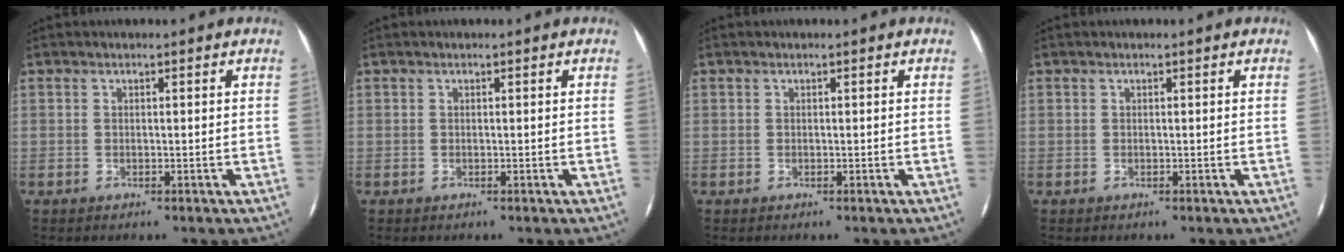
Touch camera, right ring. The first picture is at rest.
{"total": 0.0}
{"total": 0.0}
{"total": 0.0}